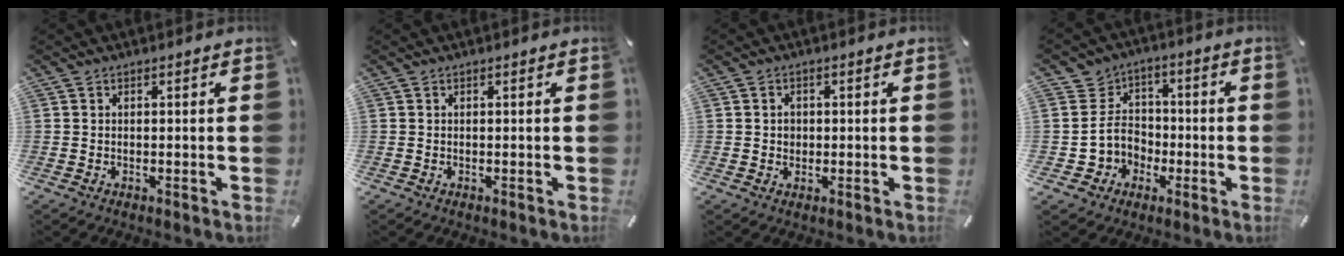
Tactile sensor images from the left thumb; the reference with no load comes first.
{"total": 0.0}
{"total": 2.3, "force": [0.1, 2.2, 0.8], "torque": [-0.012, 0.004, -0.002]}
{"total": 10.1, "force": [-1.8, 9.9, 0.5], "torque": [-0.008, 0.021, -0.025]}